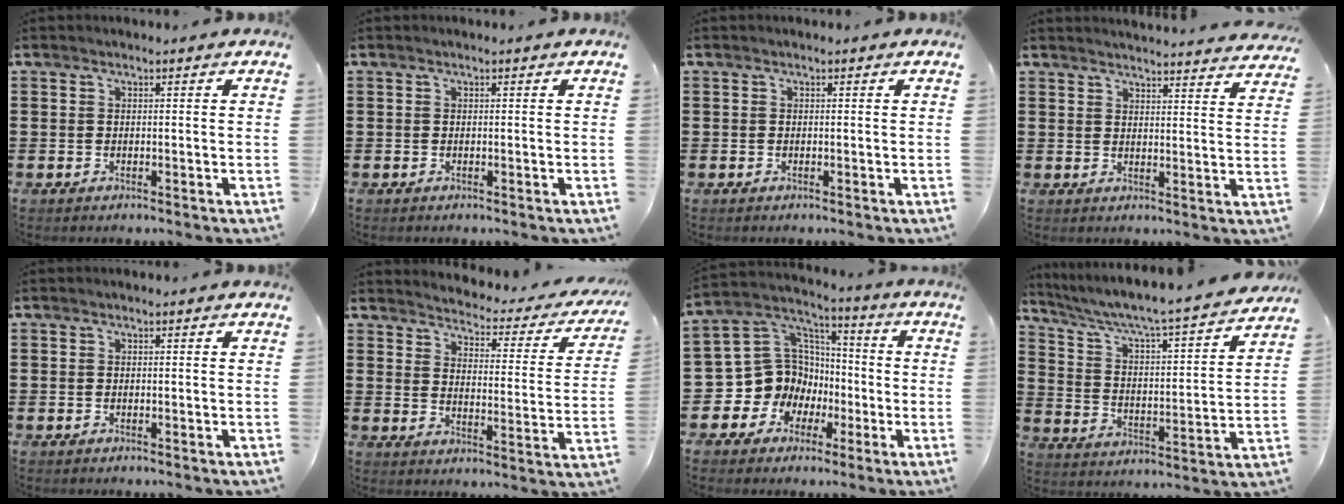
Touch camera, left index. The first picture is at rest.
{"total": 0.0}
{"total": 0.0}
{"total": 3.3, "force": [3.3, -0.6, 0.1], "torque": [-0.007, -0.025, 0.057]}
{"total": 0.0}
{"total": 2.6, "force": [2.6, -0.1, 0.4], "torque": [-0.028, -0.030, 0.034]}
{"total": 11.0, "force": [-1.9, 10.5, 2.7], "torque": [-0.107, -0.008, -0.027]}
{"total": 5.0, "force": [4.4, -0.1, 2.3], "torque": [-0.068, -0.045, 0.064]}